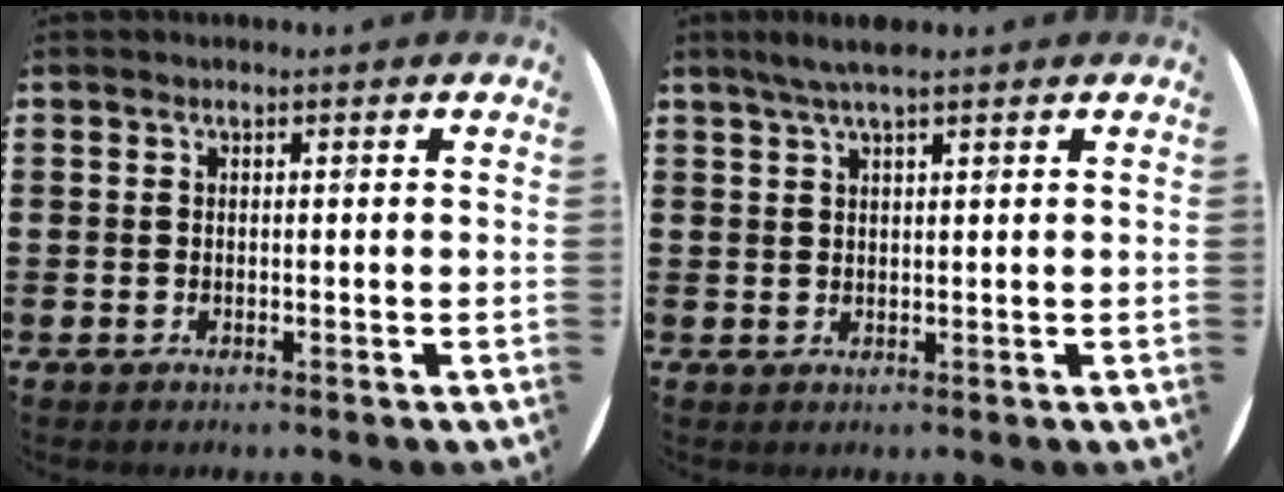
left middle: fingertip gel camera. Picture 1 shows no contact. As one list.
[{"total": 2.8, "force": [2.1, 0.1, 1.8], "torque": [-0.037, 0.005, 0.037]}]